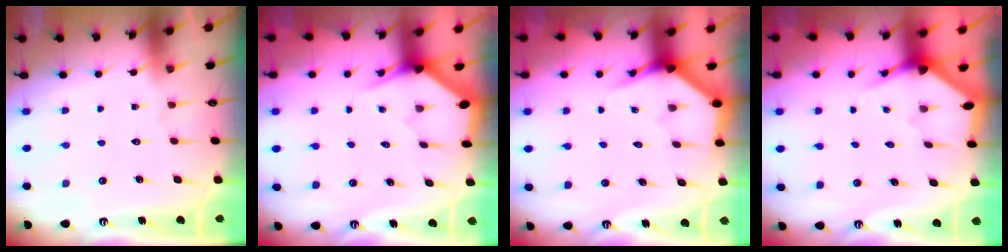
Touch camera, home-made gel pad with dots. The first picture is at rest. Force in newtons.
{"total": 3.0, "press": 3.0, "slide": 0.0}
{"total": 3.9, "press": 3.9, "slide": 0.2}
{"total": 2.9, "press": 2.9, "slide": 0.2}